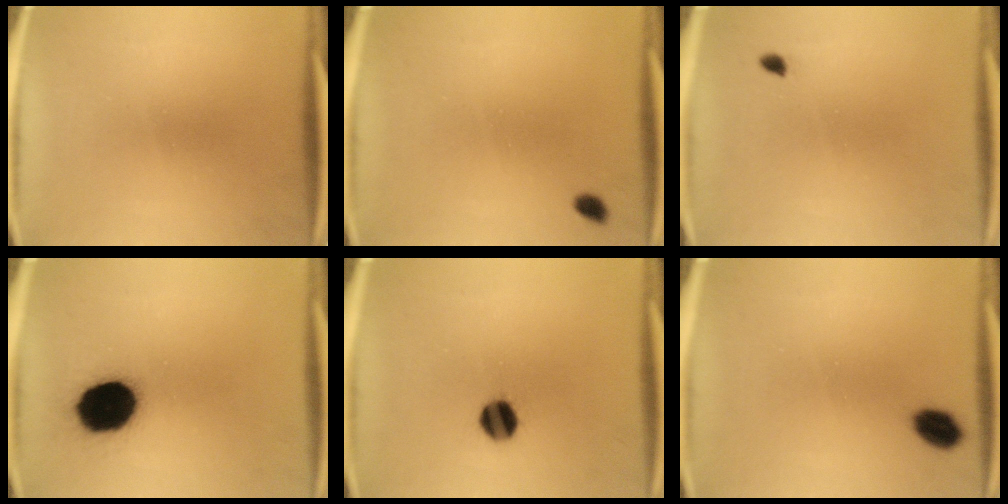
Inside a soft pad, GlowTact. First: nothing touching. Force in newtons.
{"total": 1.3}
{"total": 0.9}
{"total": 16.9}
{"total": 6.5}
{"total": 5.1}